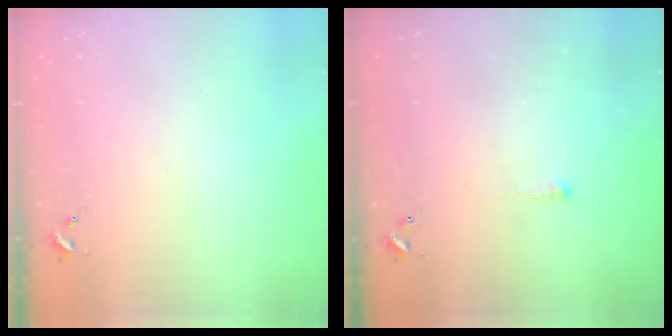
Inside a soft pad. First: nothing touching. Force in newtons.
{"total": 2.1, "press": 2.1, "slide": 0.5}